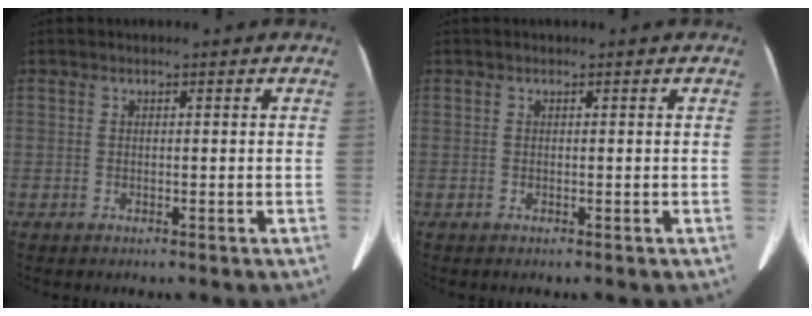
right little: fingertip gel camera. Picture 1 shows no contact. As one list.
[{"total": 0.0}]